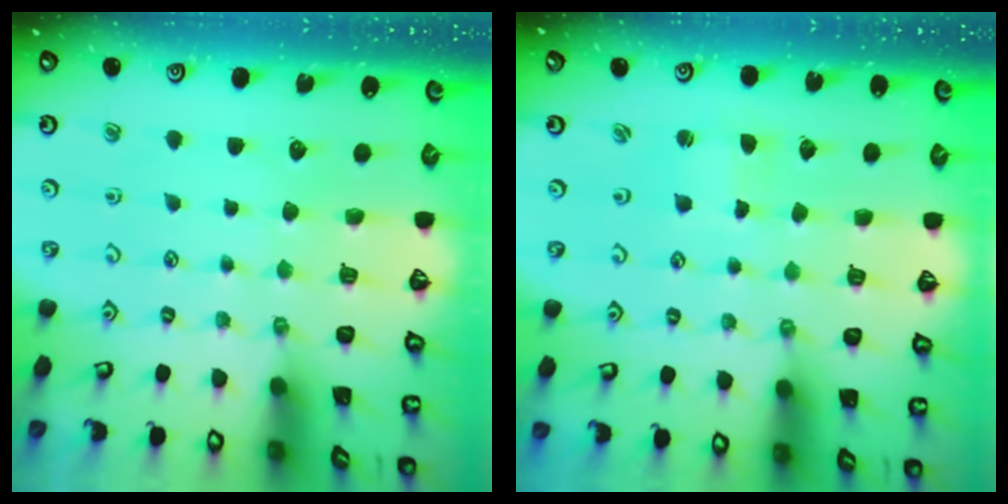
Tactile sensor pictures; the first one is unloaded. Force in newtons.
{"total": 1.8, "press": 1.7, "slide": 0.4}